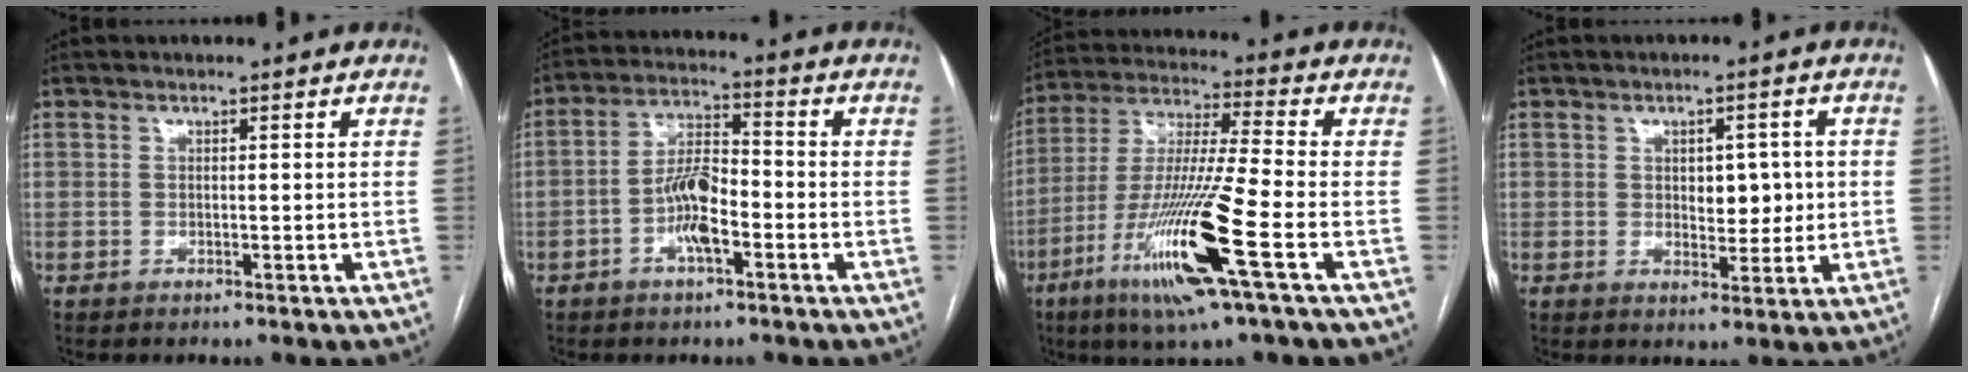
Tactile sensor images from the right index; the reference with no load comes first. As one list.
[{"total": 7.1, "force": [-2.6, 2.1, 6.3], "torque": [-0.128, 0.014, -0.049]}, {"total": 17.1, "force": [-7.1, -0.4, 15.5], "torque": [-0.325, -0.026, -0.134]}, {"total": 5.3, "force": [0.5, 2.8, 4.5], "torque": [-0.054, 0.003, 0.013]}]